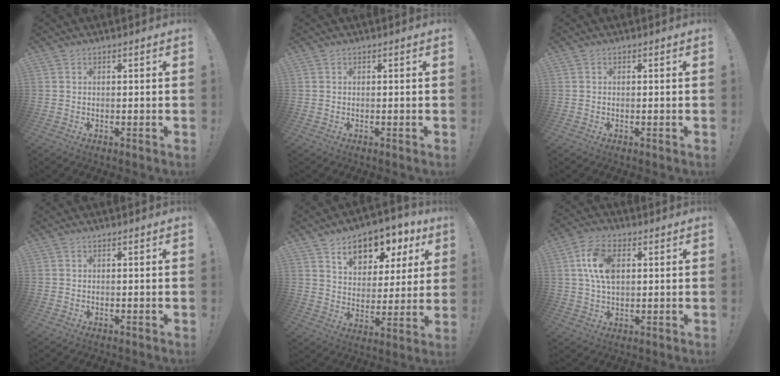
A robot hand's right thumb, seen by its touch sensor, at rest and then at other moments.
{"total": 0.0}
{"total": 0.0}
{"total": 0.0}
{"total": 12.5, "force": [7.6, 7.5, 6.5], "torque": [-0.094, -0.046, 0.135]}
{"total": 10.8, "force": [2.4, 7.0, 7.9], "torque": [-0.144, 0.006, 0.045]}